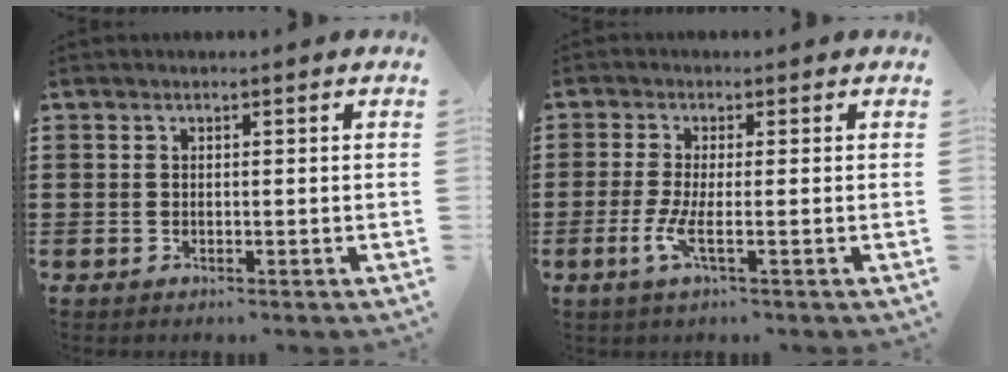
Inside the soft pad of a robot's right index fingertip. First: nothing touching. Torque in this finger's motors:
{"motor_torque": [-0.20, 0.97, 0.03, 0.07]}